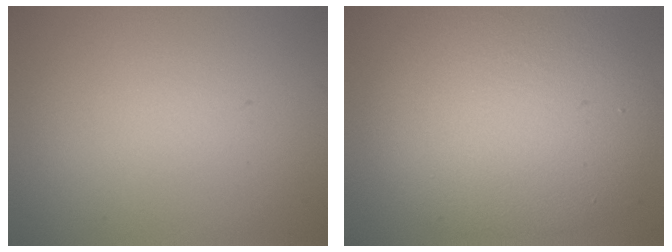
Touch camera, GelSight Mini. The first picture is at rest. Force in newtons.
{"total": 9.8, "press": 9.8, "slide": 0.9}